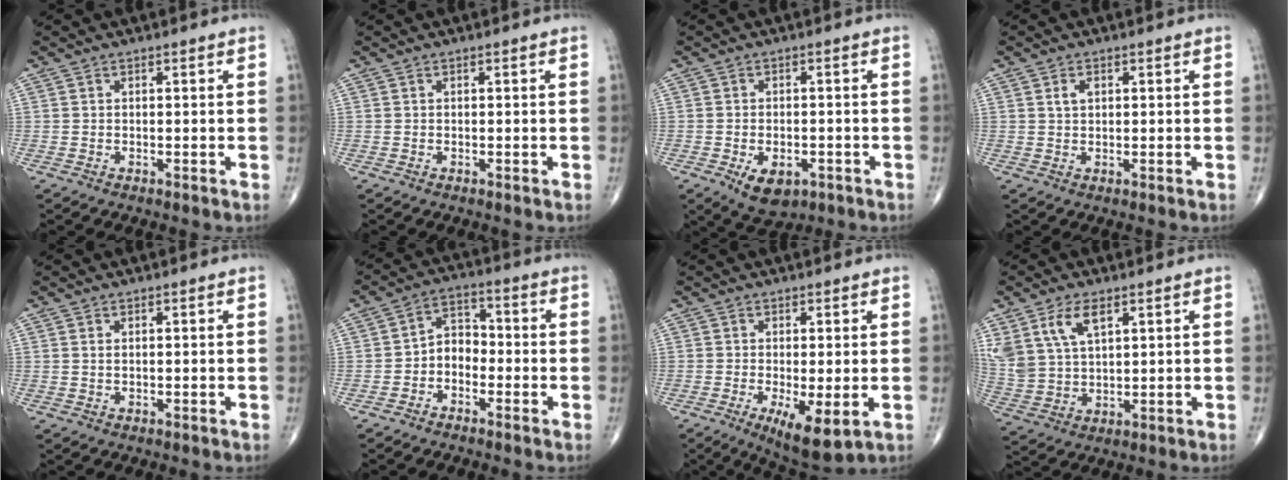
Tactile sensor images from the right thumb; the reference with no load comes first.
{"total": 0.0}
{"total": 6.8, "force": [-2.8, 4.0, 4.7], "torque": [-0.066, 0.005, -0.034]}
{"total": 2.0, "force": [0.7, 1.3, 1.3], "torque": [-0.023, 0.001, 0.014]}
{"total": 0.5, "force": [0.3, 0.2, 0.4], "torque": [-0.006, 0.002, 0.007]}
{"total": 5.4, "force": [-1.9, 4.0, 3.1], "torque": [-0.029, 0.032, -0.048]}
{"total": 7.8, "force": [-2.1, 2.5, 7.1], "torque": [-0.116, -0.024, -0.028]}
{"total": 10.1, "force": [5.3, 5.4, 6.7], "torque": [-0.134, -0.012, 0.117]}